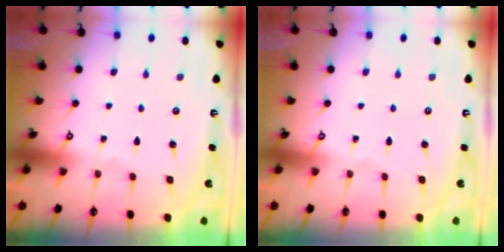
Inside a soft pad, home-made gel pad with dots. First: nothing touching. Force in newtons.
{"total": 0.0}